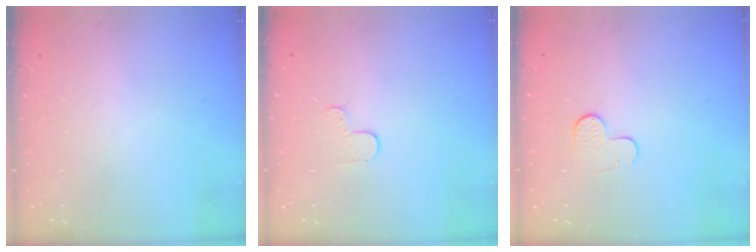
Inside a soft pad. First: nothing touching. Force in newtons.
{"total": 3.3, "press": 3.2, "slide": 0.3}
{"total": 5.3, "press": 5.3, "slide": 0.4}